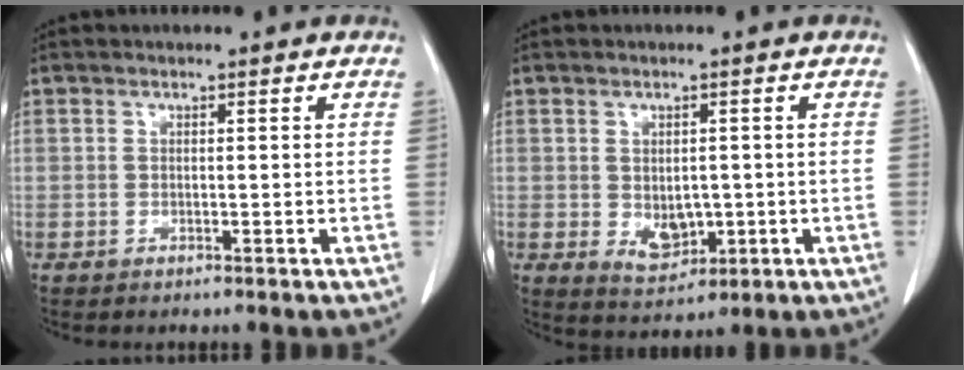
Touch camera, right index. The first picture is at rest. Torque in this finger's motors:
{"motor_torque": [0.23, 0.12, 0.07, 0.03]}